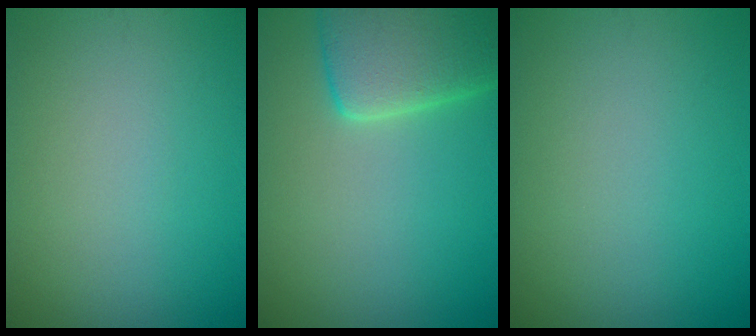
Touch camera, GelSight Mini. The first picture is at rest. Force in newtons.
{"total": 6.6, "press": 6.6, "slide": 0.5}
{"total": 0.0}